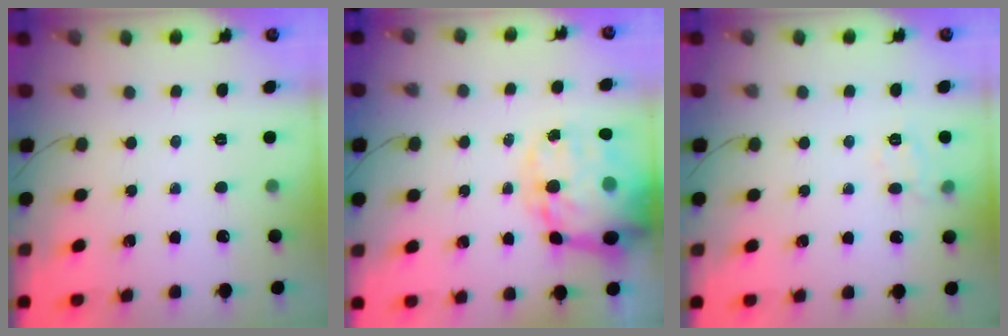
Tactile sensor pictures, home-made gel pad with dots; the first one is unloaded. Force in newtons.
{"total": 21.9, "press": 21.1, "slide": 5.9}
{"total": 7.4, "press": 7.3, "slide": 1.1}